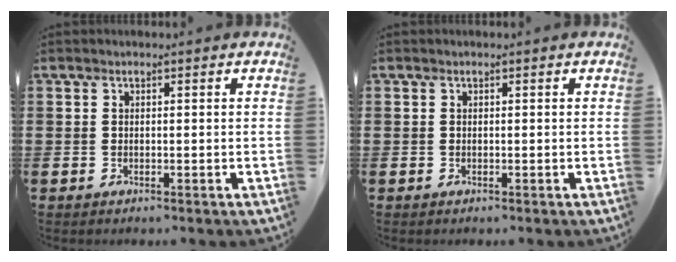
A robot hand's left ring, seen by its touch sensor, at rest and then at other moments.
{"total": 0.0}